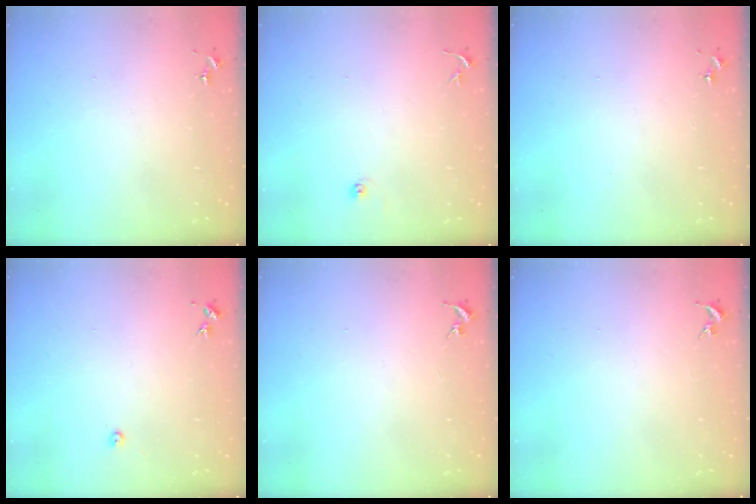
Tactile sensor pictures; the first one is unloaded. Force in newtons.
{"total": 5.1, "press": 5.0, "slide": 0.4}
{"total": 0.0}
{"total": 3.0, "press": 3.0, "slide": 0.4}
{"total": 0.0}
{"total": 0.0}